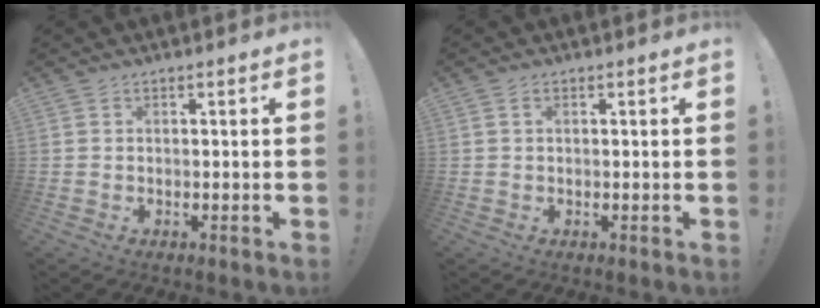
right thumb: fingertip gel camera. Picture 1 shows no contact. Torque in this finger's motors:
{"motor_torque": [-0.24, -0.24, -0.10, 0.10, 0.01]}